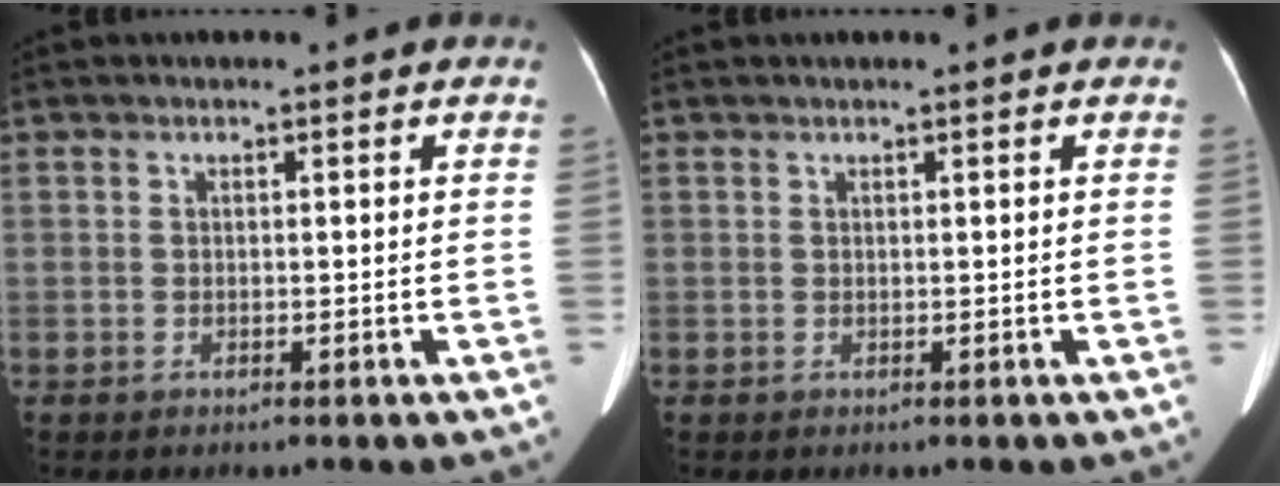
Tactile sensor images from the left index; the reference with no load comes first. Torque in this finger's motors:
{"motor_torque": [0.20, -0.13, 0.04, 0.02]}